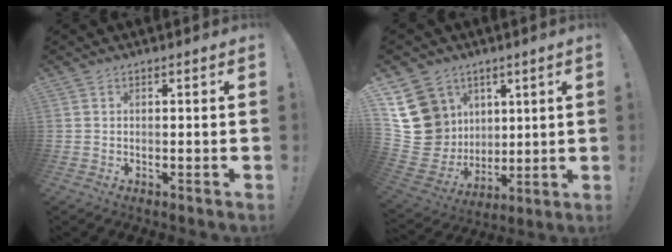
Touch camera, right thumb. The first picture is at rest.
{"total": 20.6, "force": [5.9, 17.6, 9.0], "torque": [-0.193, -0.039, 0.148]}